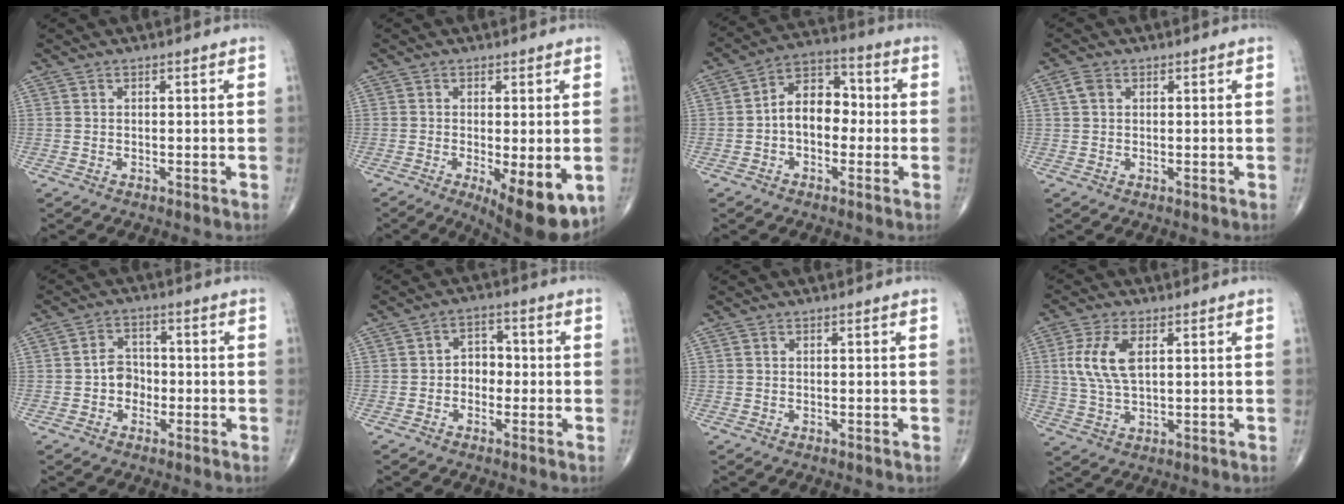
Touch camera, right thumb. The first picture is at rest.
{"total": 11.3, "force": [-3.8, 3.6, 9.9], "torque": [-0.135, -0.022, -0.048]}
{"total": 10.0, "force": [-0.8, 6.8, 7.2], "torque": [-0.087, 0.036, -0.027]}
{"total": 2.2, "force": [0.7, 1.7, 1.3], "torque": [-0.025, 0.007, 0.013]}
{"total": 4.8, "force": [-1.0, 4.1, 2.4], "torque": [-0.015, 0.019, -0.026]}
{"total": 4.8, "force": [-0.6, 3.7, 2.9], "torque": [-0.018, 0.020, -0.019]}
{"total": 0.0}
{"total": 8.7, "force": [2.2, 4.3, 7.3], "torque": [-0.161, -0.002, 0.044]}